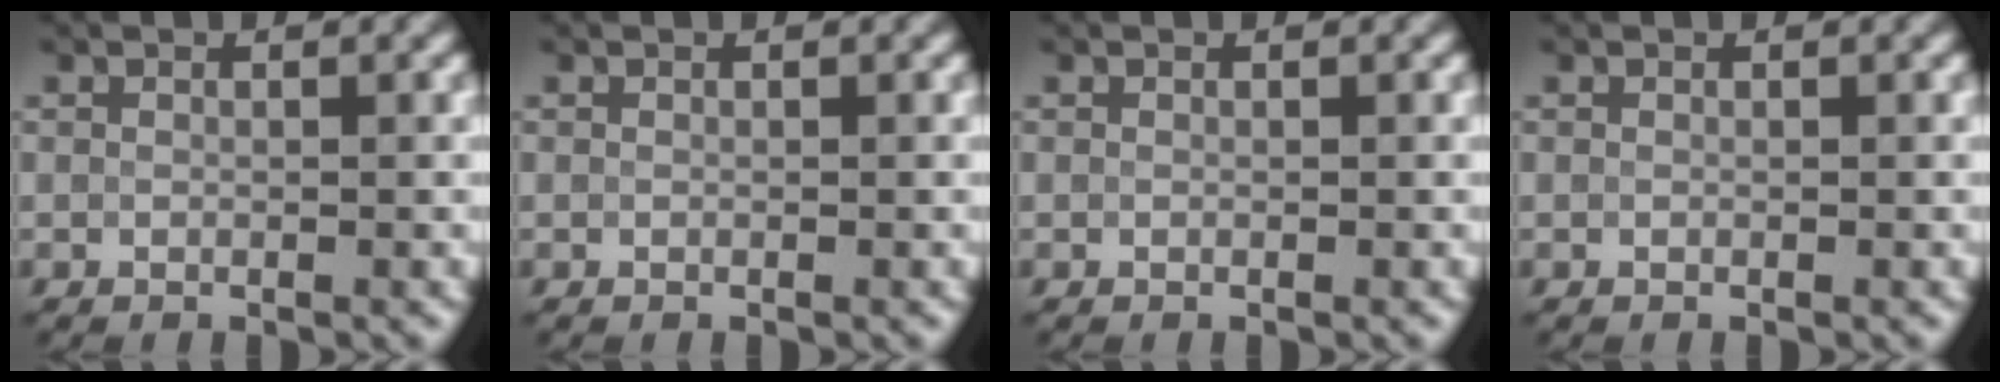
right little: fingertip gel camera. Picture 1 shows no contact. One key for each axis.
{"total": 0.0}
{"total": 0.0}
{"total": 0.0}